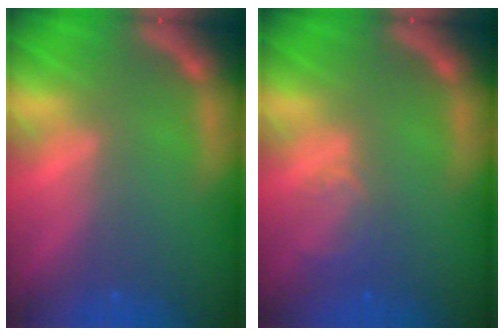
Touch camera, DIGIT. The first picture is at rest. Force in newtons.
{"total": 2.5}